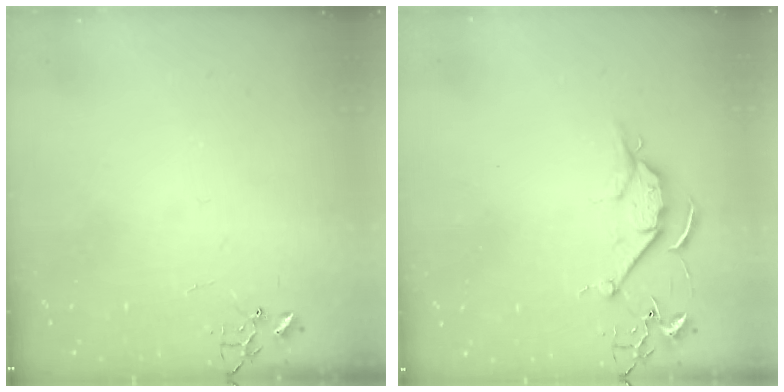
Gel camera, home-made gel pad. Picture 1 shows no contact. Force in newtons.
{"total": 8.0, "press": 8.0, "slide": 0.7}